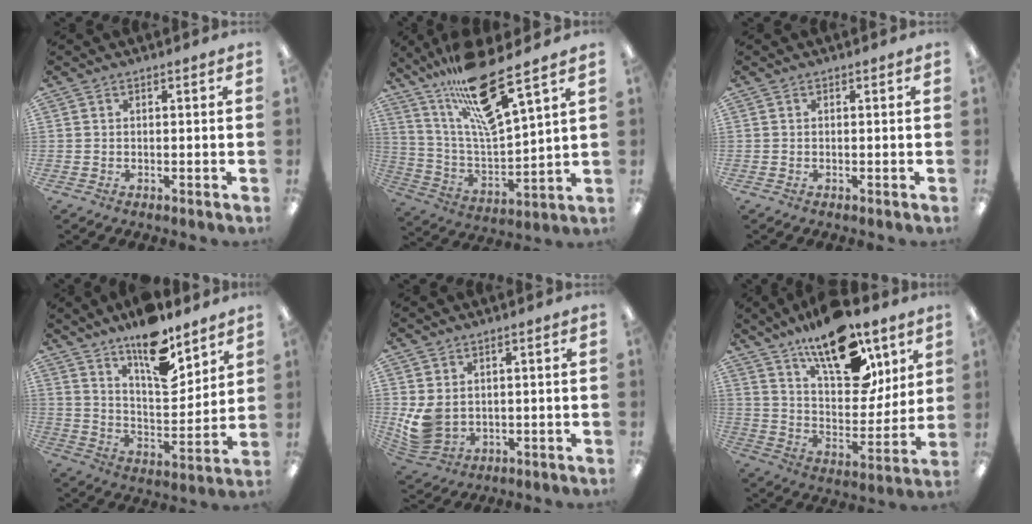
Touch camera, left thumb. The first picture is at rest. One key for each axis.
{"total": 19.9, "fx": 14.7, "fy": 4.0, "fz": 12.8, "tx": -0.239, "ty": -0.083, "tz": 0.246}
{"total": 0.0}
{"total": 14.8, "fx": 10.8, "fy": 5.4, "fz": 8.5, "tx": -0.138, "ty": -0.069, "tz": 0.186}
{"total": 6.6, "fx": 1.5, "fy": 5.0, "fz": 4.1, "tx": -0.102, "ty": -0.005, "tz": 0.033}
{"total": 20.7, "fx": 13.5, "fy": 9.6, "fz": 12.5, "tx": -0.194, "ty": -0.075, "tz": 0.229}